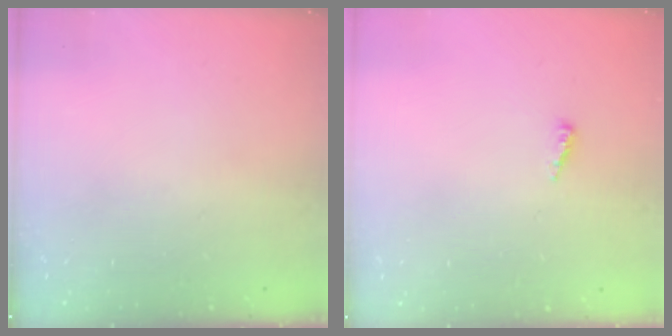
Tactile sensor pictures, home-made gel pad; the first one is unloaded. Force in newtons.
{"total": 2.5, "press": 2.5, "slide": 0.2}